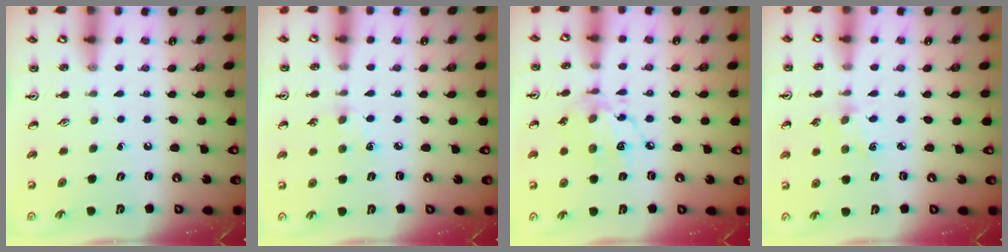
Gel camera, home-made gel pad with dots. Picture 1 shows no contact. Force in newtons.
{"total": 5.2, "press": 5.1, "slide": 0.6}
{"total": 12.1, "press": 12.0, "slide": 0.7}
{"total": 1.9, "press": 1.8, "slide": 0.3}